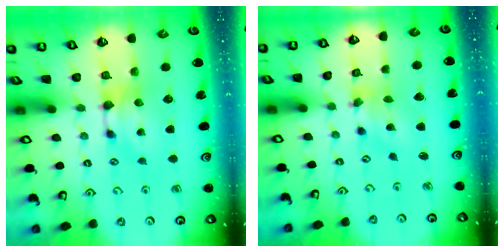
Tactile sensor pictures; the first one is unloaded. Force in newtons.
{"total": 1.9, "press": 1.4, "slide": 1.3}